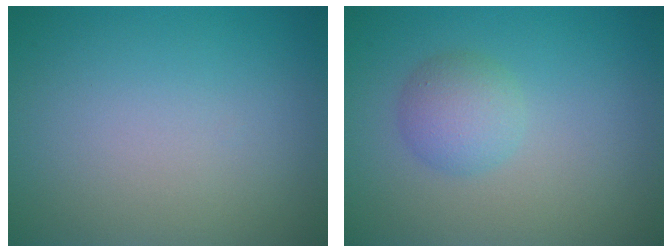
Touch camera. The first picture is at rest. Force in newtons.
{"total": 2.6, "press": 2.6, "slide": 0.1}